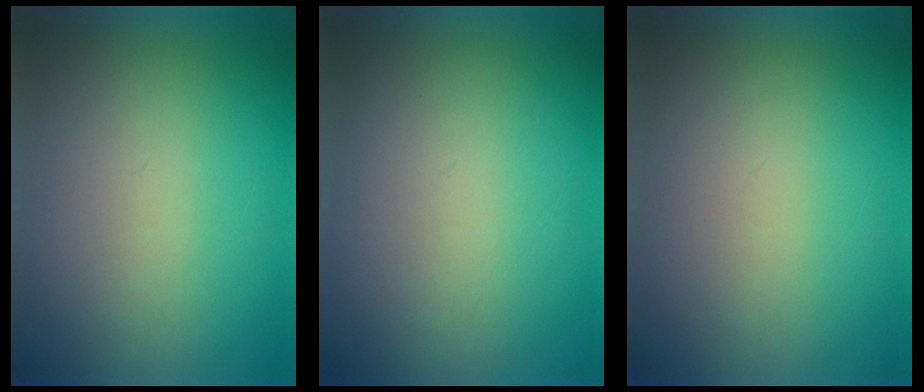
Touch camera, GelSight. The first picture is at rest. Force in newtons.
{"total": 3.8}
{"total": 1.1}